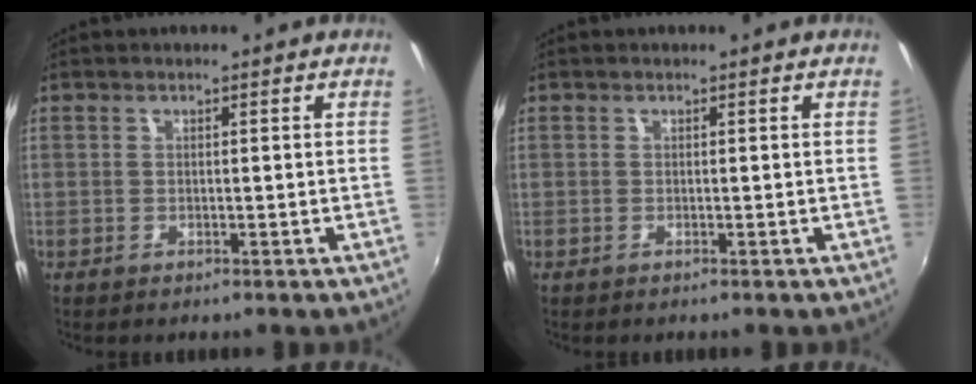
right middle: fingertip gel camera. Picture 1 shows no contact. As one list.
[{"total": 0.0}]